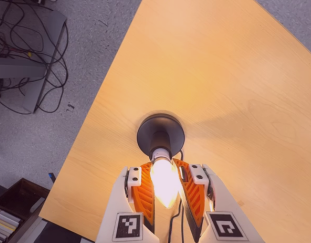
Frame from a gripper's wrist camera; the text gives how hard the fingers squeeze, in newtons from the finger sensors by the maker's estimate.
{"total": 23.3, "left": 23.1, "right": 23.5}